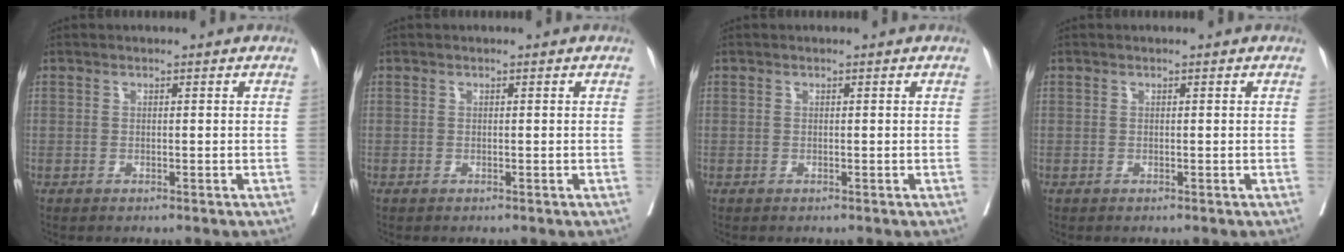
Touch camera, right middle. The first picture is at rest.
{"total": 0.0}
{"total": 0.0}
{"total": 0.0}